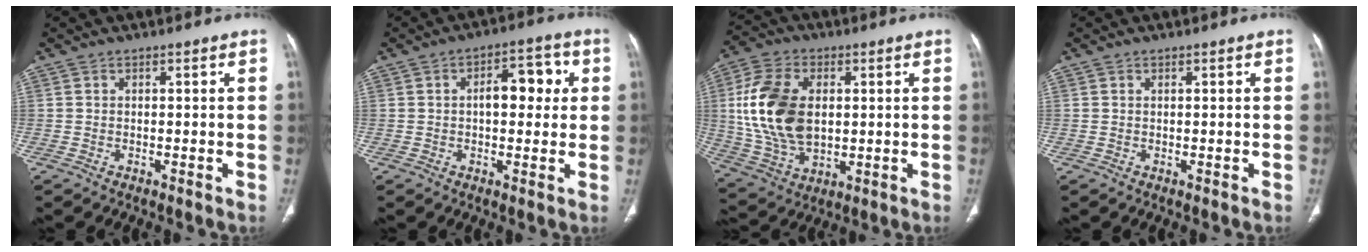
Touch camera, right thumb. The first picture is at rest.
{"total": 8.4, "force": [1.3, 4.7, 6.9], "torque": [-0.070, 0.021, 0.016]}
{"total": 17.4, "force": [2.1, 11.1, 13.3], "torque": [-0.255, -0.006, 0.047]}
{"total": 0.0}